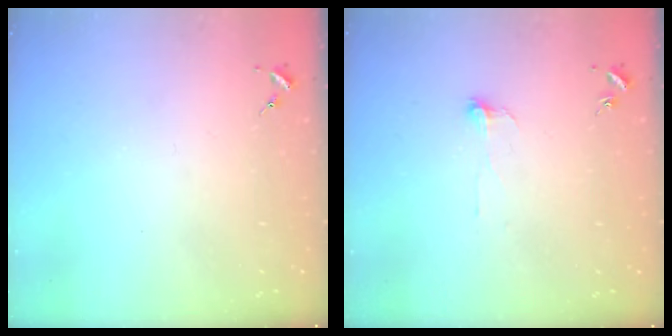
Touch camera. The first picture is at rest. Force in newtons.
{"total": 3.6, "press": 3.6, "slide": 0.3}